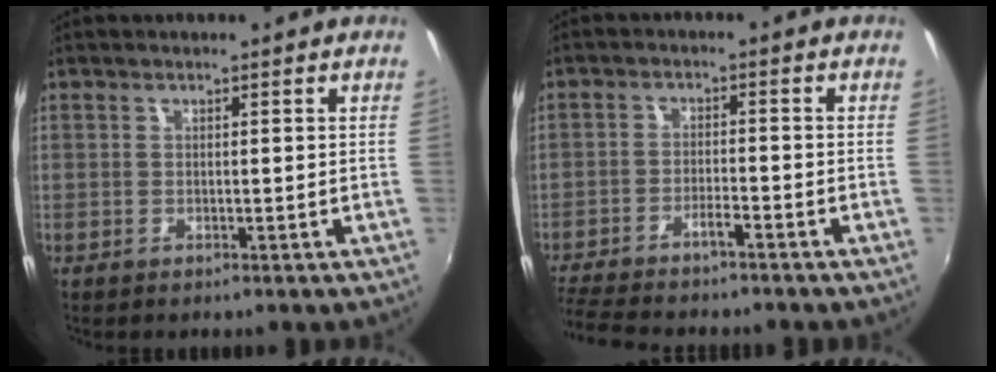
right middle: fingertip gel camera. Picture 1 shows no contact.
{"total": 8.6, "force": [-7.6, 0.7, 4.0], "torque": [-0.098, -0.010, -0.130]}